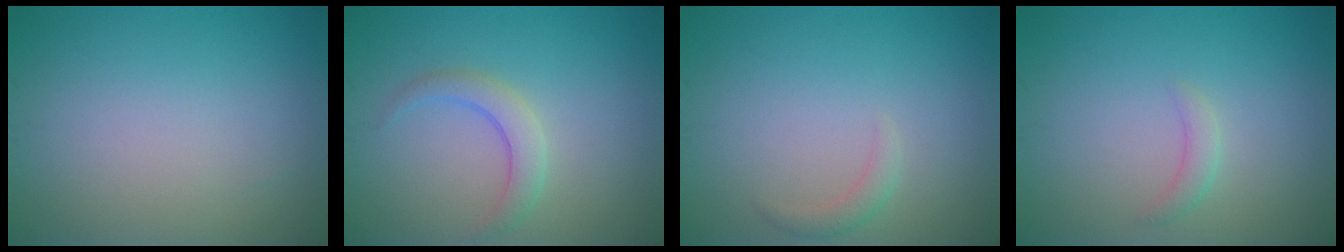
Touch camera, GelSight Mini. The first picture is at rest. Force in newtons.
{"total": 2.4, "press": 2.4, "slide": 0.1}
{"total": 1.2, "press": 1.2, "slide": 0.2}
{"total": 1.2, "press": 1.2, "slide": 0.1}